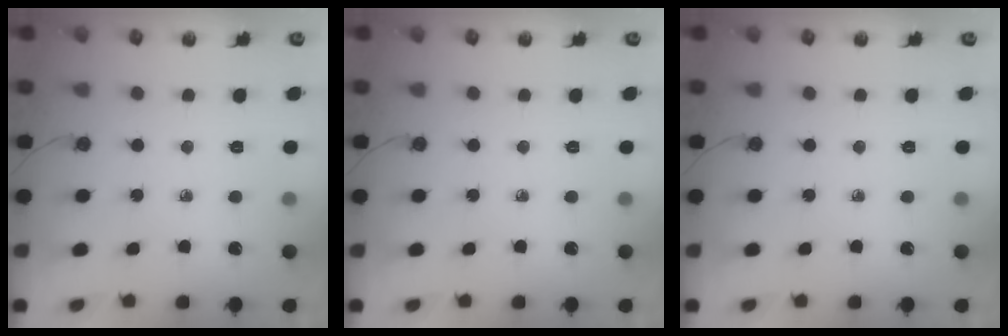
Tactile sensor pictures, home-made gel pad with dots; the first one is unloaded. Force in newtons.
{"total": 0.0}
{"total": 0.0}